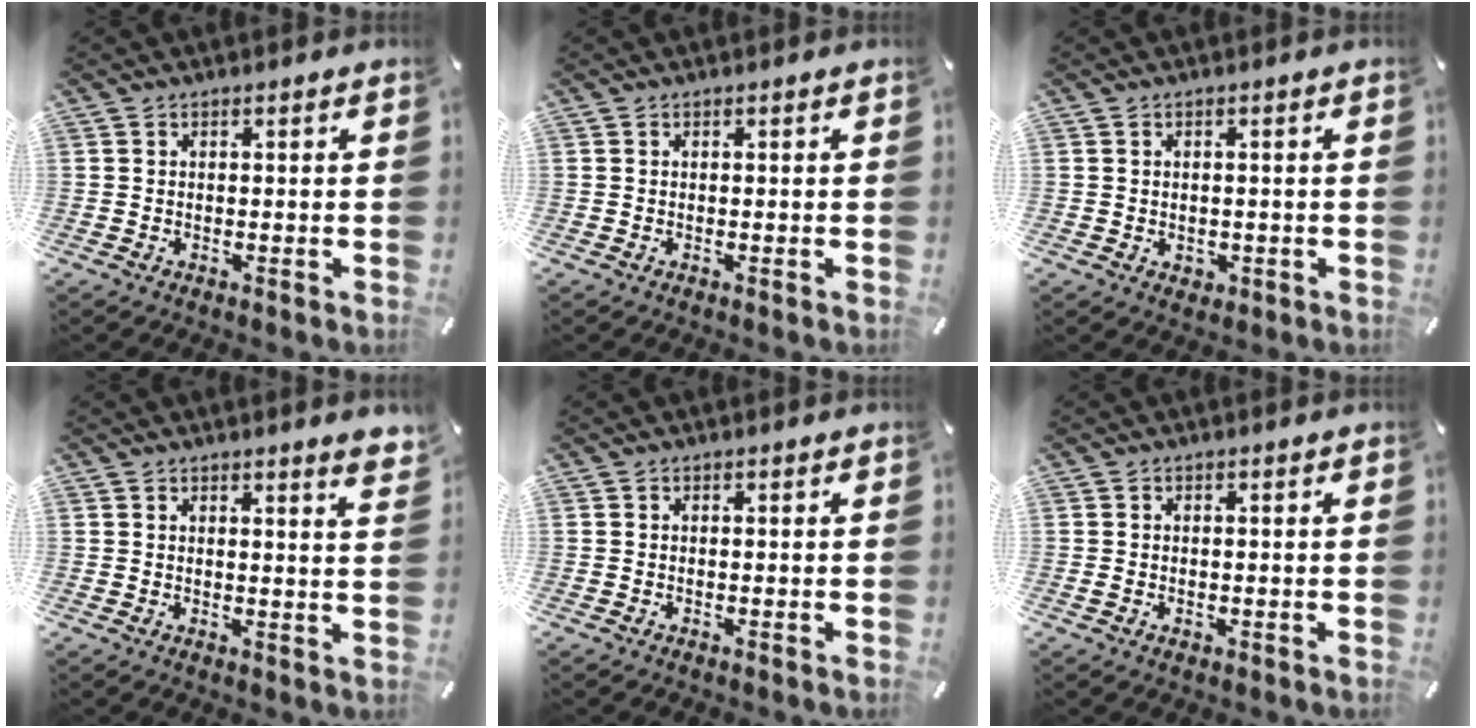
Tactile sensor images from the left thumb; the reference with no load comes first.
{"total": 0.0}
{"total": 1.4, "force": [-0.2, 1.3, 0.5], "torque": [-0.011, 0.003, -0.005]}
{"total": 3.3, "force": [2.7, 0.2, 1.9], "torque": [-0.030, -0.014, 0.044]}
{"total": 0.0}
{"total": 1.0, "force": [-0.2, 0.7, 0.7], "torque": [-0.015, -0.001, -0.003]}